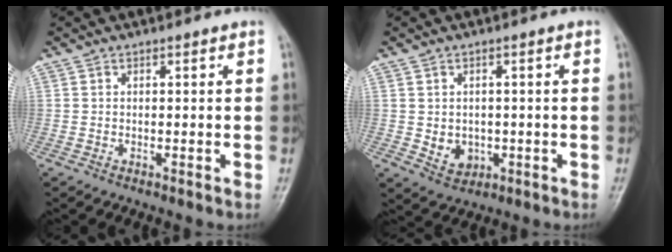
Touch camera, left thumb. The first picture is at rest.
{"total": 4.4, "force": [-0.6, 3.7, 2.4], "torque": [-0.020, 0.000, 0.004]}